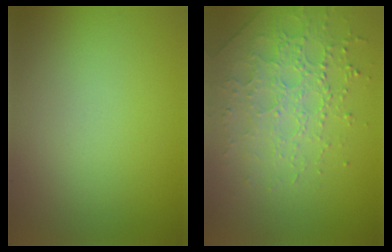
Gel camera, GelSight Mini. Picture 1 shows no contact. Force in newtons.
{"total": 3.8, "press": 3.6, "slide": 1.2}